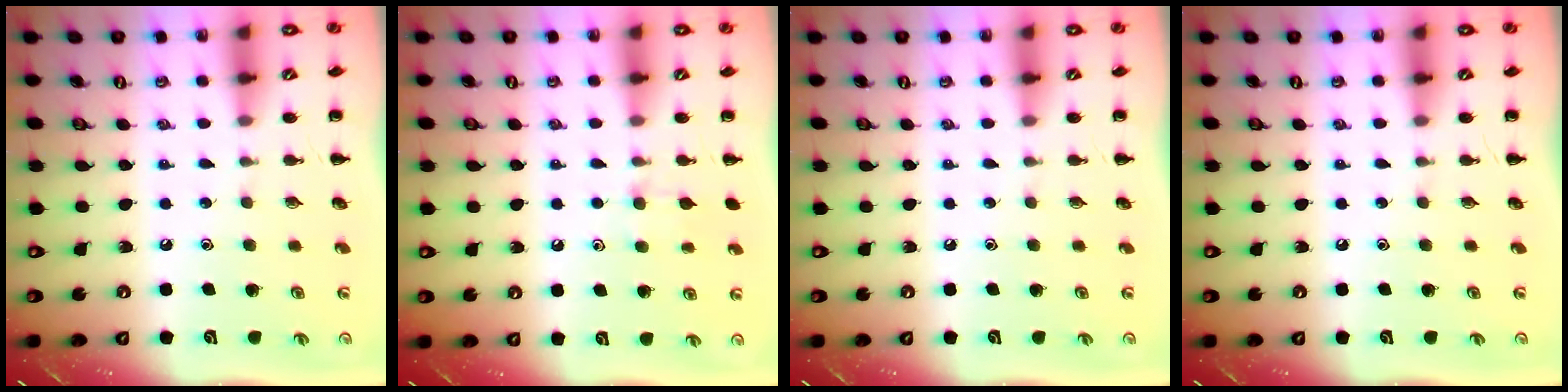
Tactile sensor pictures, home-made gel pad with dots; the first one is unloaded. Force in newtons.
{"total": 7.1, "press": 6.8, "slide": 2.0}
{"total": 0.0}
{"total": 0.0}